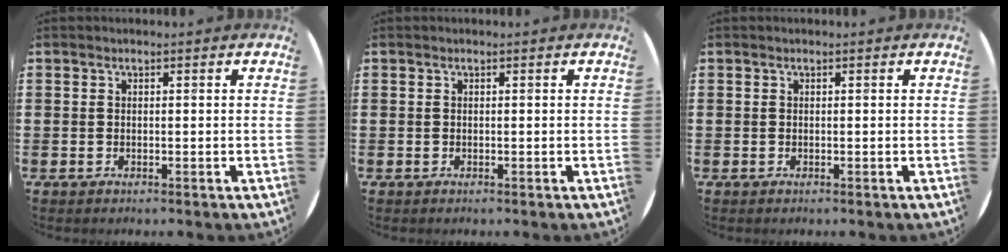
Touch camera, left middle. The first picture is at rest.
{"total": 0.0}
{"total": 0.0}